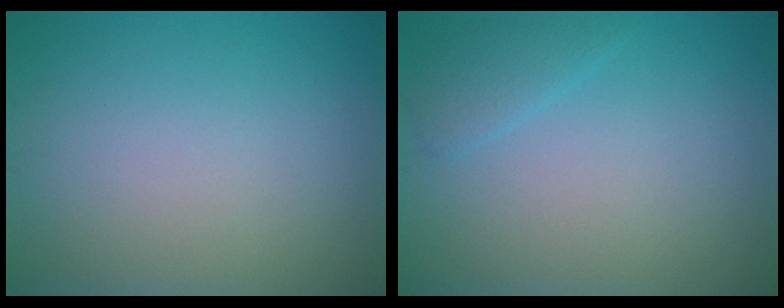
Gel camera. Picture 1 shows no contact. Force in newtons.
{"total": 1.5, "press": 1.5, "slide": 0.1}